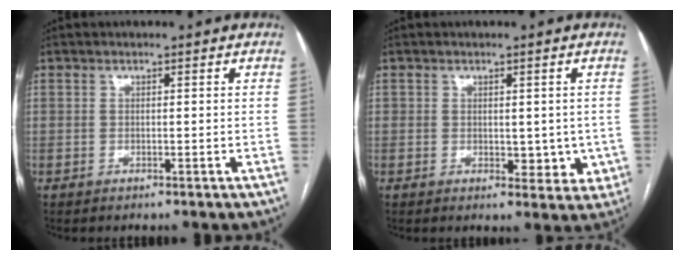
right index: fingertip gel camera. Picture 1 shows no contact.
{"total": 5.1, "force": [-0.4, 3.5, 3.7], "torque": [-0.026, 0.003, 0.005]}